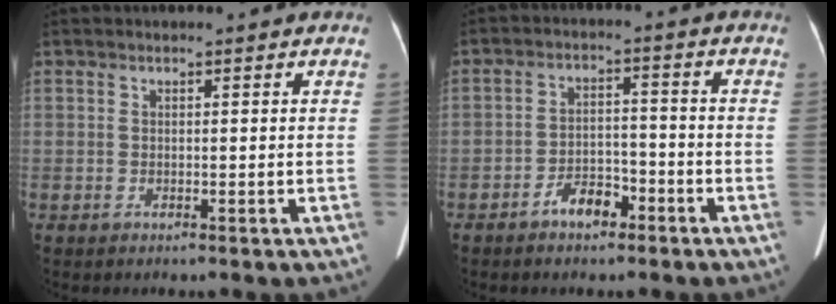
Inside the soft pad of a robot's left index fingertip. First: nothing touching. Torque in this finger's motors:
{"motor_torque": [0.74, 0.65, 0.34, 0.08]}